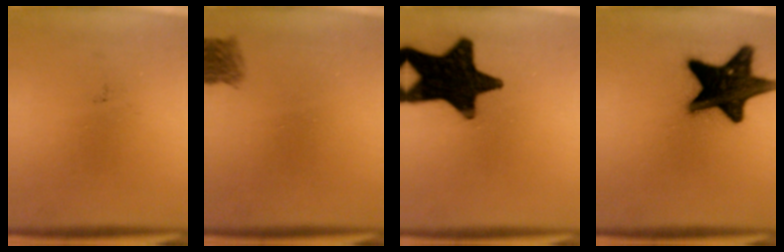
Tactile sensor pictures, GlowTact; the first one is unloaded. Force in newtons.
{"total": 2.6}
{"total": 19.4}
{"total": 18.8}